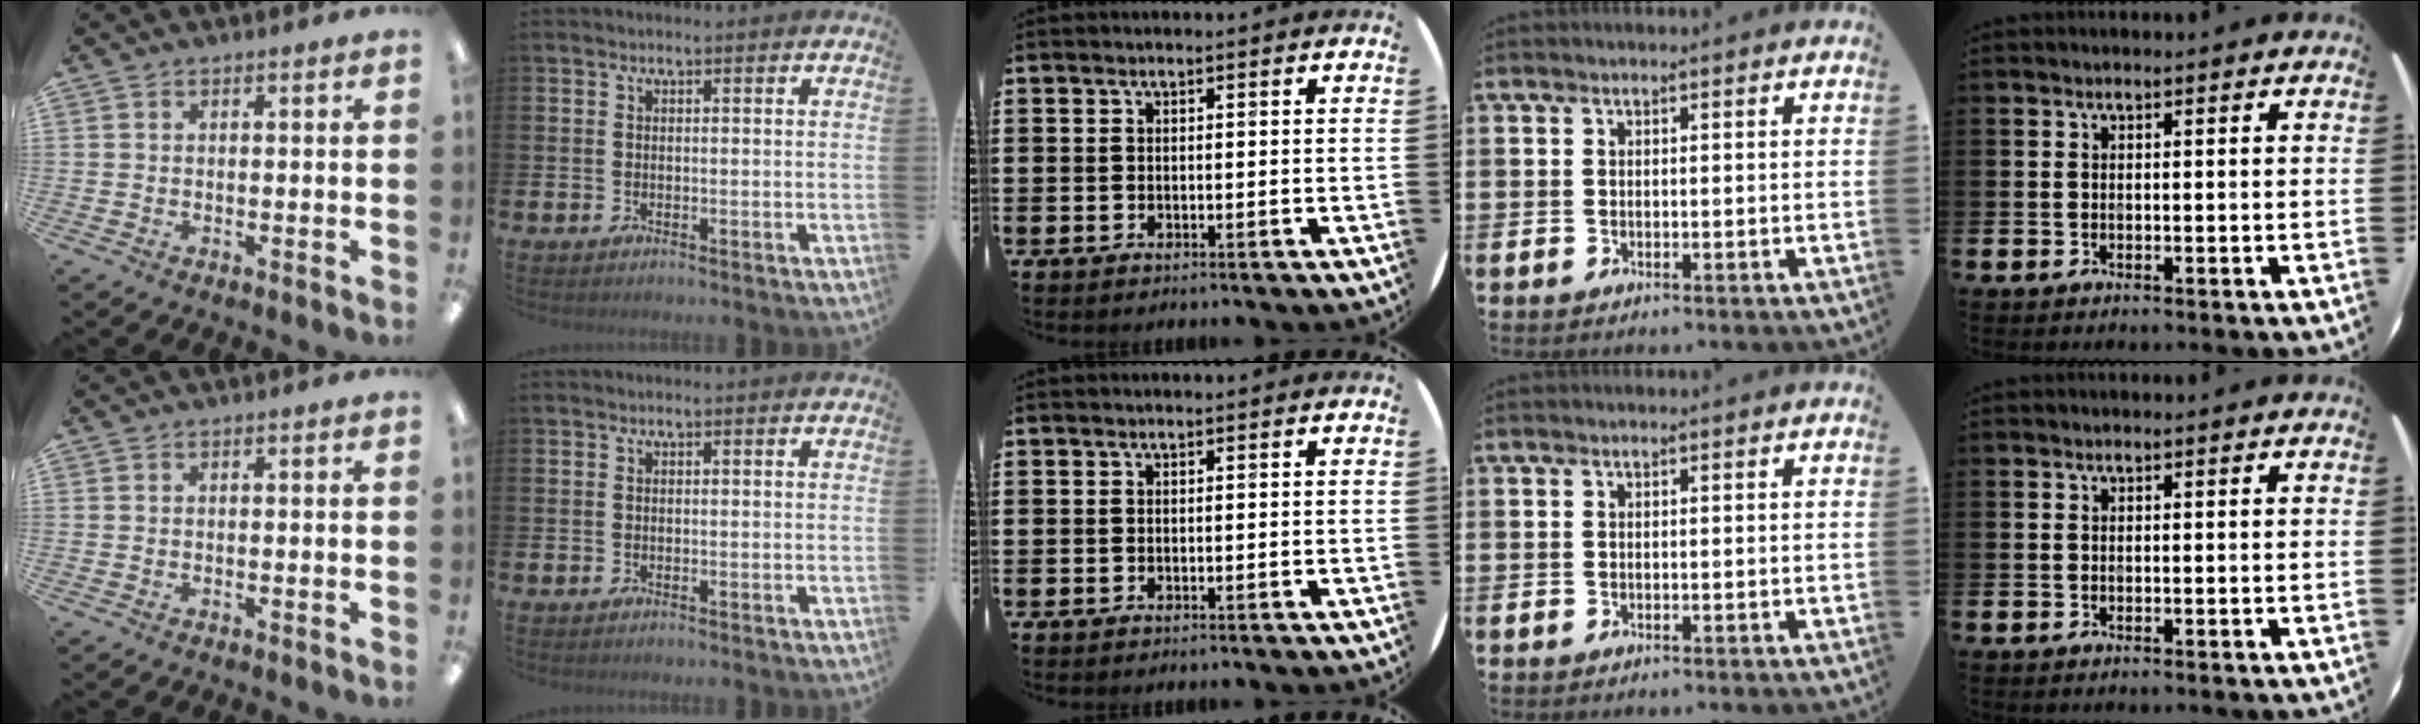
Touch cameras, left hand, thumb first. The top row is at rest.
{}